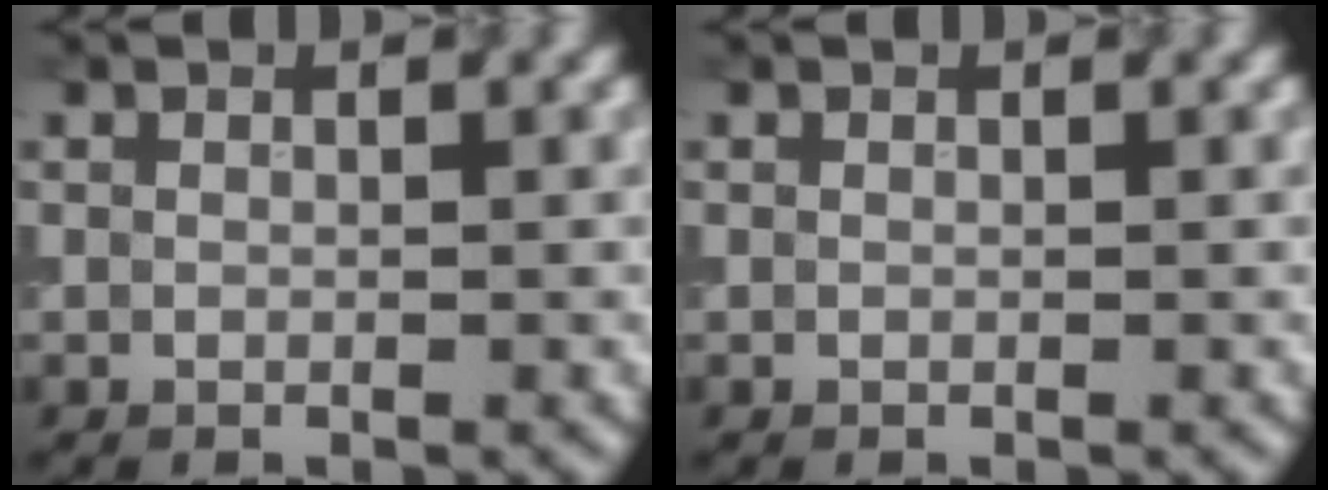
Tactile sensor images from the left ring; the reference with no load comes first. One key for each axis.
{"total": 0.0}